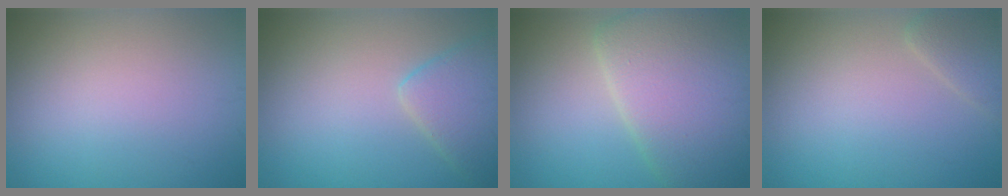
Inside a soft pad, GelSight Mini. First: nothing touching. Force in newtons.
{"total": 3.8, "press": 3.8, "slide": 0.3}
{"total": 8.9, "press": 8.9, "slide": 0.2}
{"total": 2.0, "press": 2.0, "slide": 0.2}